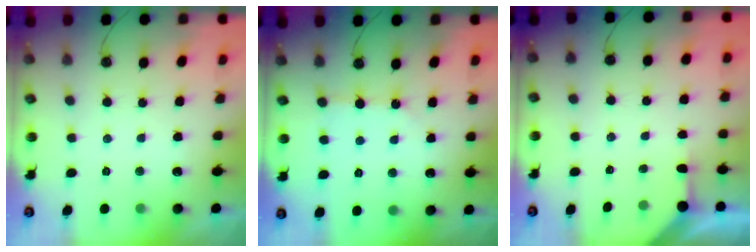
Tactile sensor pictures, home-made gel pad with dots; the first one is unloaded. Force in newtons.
{"total": 3.3, "press": 3.3, "slide": 0.3}
{"total": 2.2, "press": 2.2, "slide": 0.3}